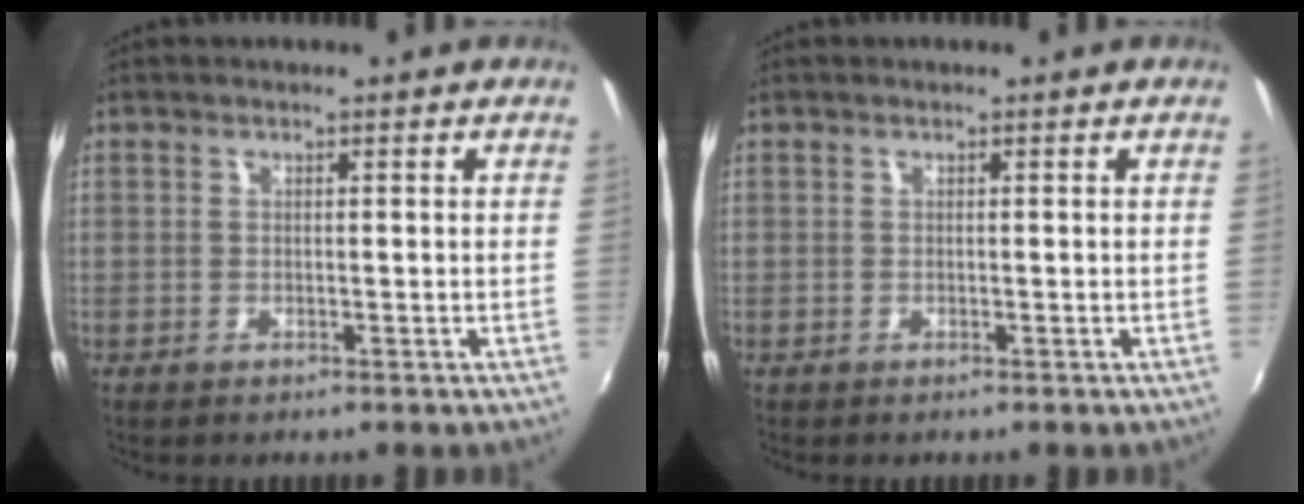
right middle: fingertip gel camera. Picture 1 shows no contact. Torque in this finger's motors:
{"motor_torque": [0.05, -0.37, -0.02, 0.00]}